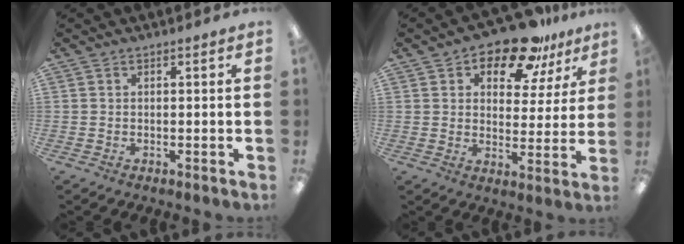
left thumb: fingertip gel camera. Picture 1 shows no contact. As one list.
[{"total": 13.0, "force": [10.0, 5.8, 5.9], "torque": [-0.089, -0.060, 0.178]}]